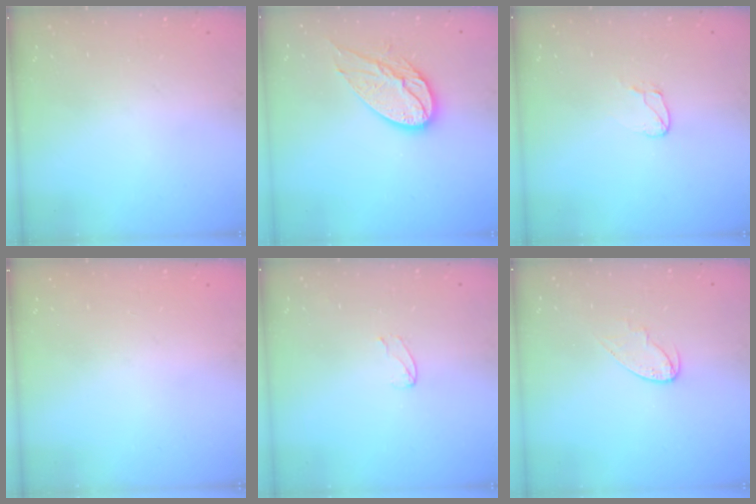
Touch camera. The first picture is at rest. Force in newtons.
{"total": 13.1, "press": 13.1, "slide": 0.9}
{"total": 3.7, "press": 3.6, "slide": 0.3}
{"total": 0.0}
{"total": 3.6, "press": 3.6, "slide": 0.2}
{"total": 4.9, "press": 4.9, "slide": 0.3}